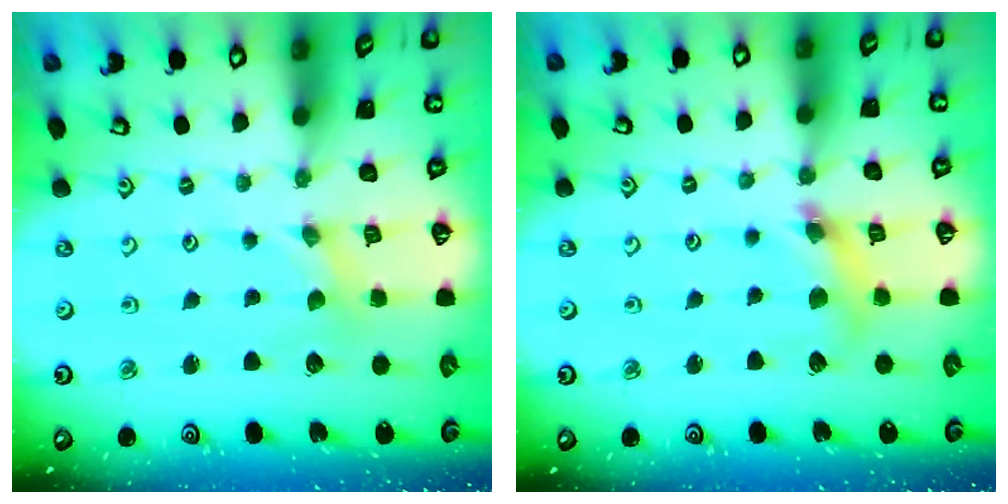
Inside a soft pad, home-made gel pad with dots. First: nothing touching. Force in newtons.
{"total": 9.2, "press": 9.2, "slide": 1.2}